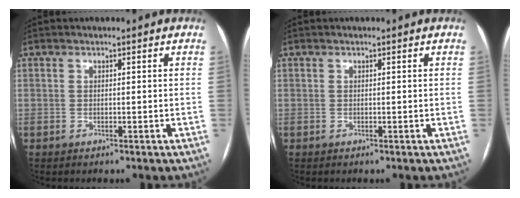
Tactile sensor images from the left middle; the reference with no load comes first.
{"total": 0.0}